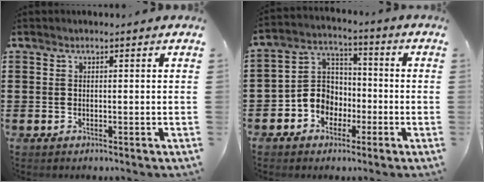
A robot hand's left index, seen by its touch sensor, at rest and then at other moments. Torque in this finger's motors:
{"motor_torque": [0.74, 0.14, 0.44, 0.04]}